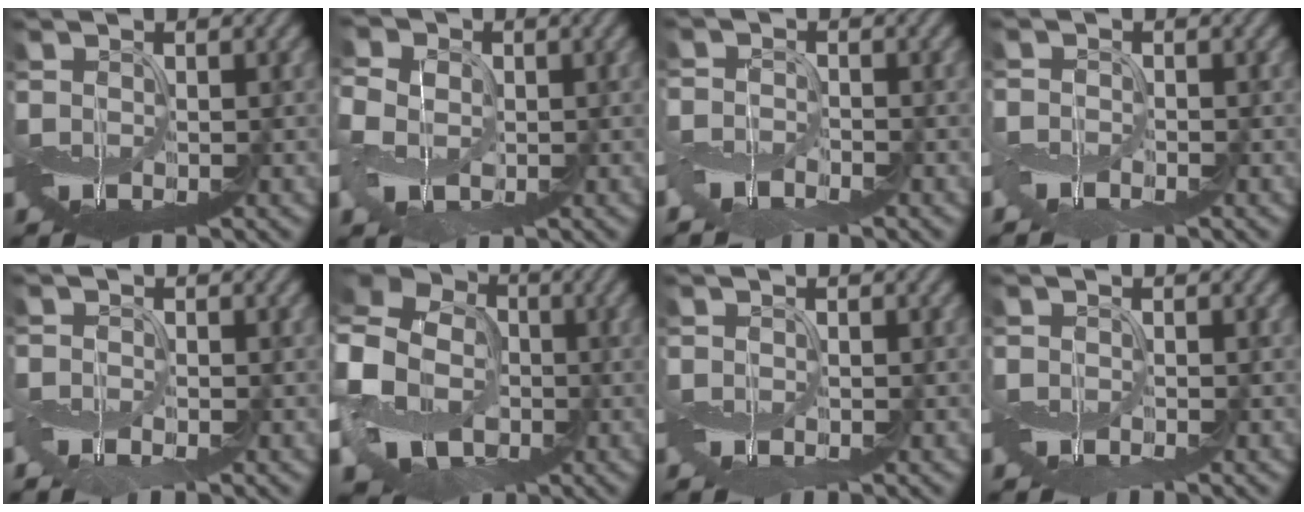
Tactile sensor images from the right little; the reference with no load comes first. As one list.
[{"total": 7.5, "force": [-0.7, 6.3, 3.9], "torque": [-0.093, -0.003, -0.036]}, {"total": 3.2, "force": [-2.5, 1.3, 1.4], "torque": [-0.028, -0.009, -0.060]}, {"total": 2.1, "force": [-1.8, 0.6, 0.7], "torque": [-0.017, -0.009, -0.044]}, {"total": 1.6, "force": [-1.3, 0.4, 0.8], "torque": [-0.018, -0.006, -0.030]}, {"total": 15.8, "force": [-2.9, 13.3, 8.1], "torque": [-0.206, -0.003, -0.086]}, {"total": 0.8, "force": [-0.6, 0.2, 0.3], "torque": [-0.009, -0.006, -0.012]}, {"total": 0.9, "force": [-0.9, -0.1, 0.3], "torque": [-0.008, -0.004, -0.020]}]